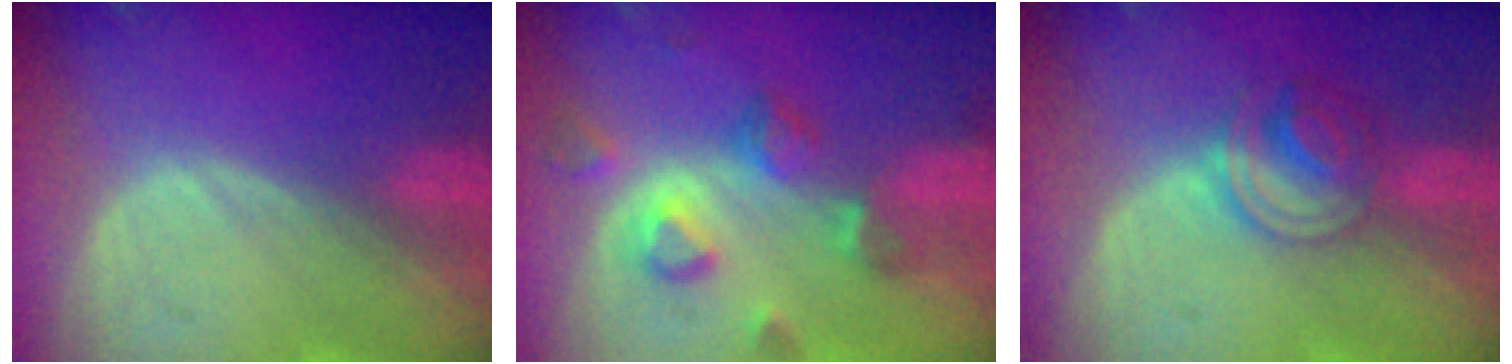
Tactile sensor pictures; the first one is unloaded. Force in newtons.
{"total": 7.1, "press": 6.9, "slide": 1.6}
{"total": 6.1, "press": 5.4, "slide": 2.8}